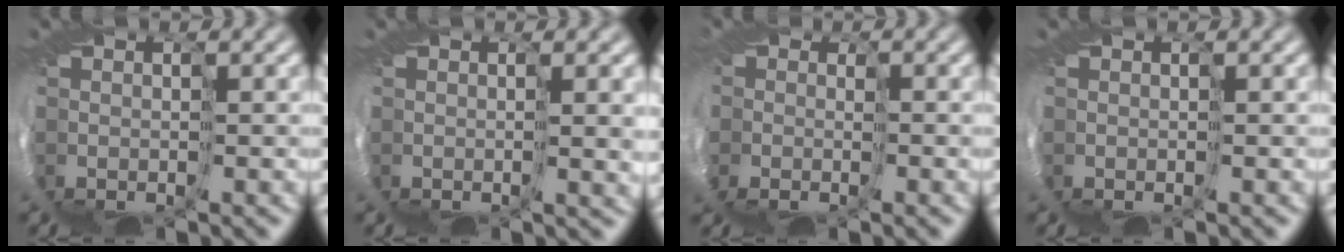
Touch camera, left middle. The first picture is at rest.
{"total": 4.3, "force": [1.1, 1.3, 3.9], "torque": [-0.063, 0.000, 0.020]}
{"total": 11.5, "force": [-3.9, 9.5, 5.3], "torque": [-0.130, -0.027, -0.076]}
{"total": 0.0}